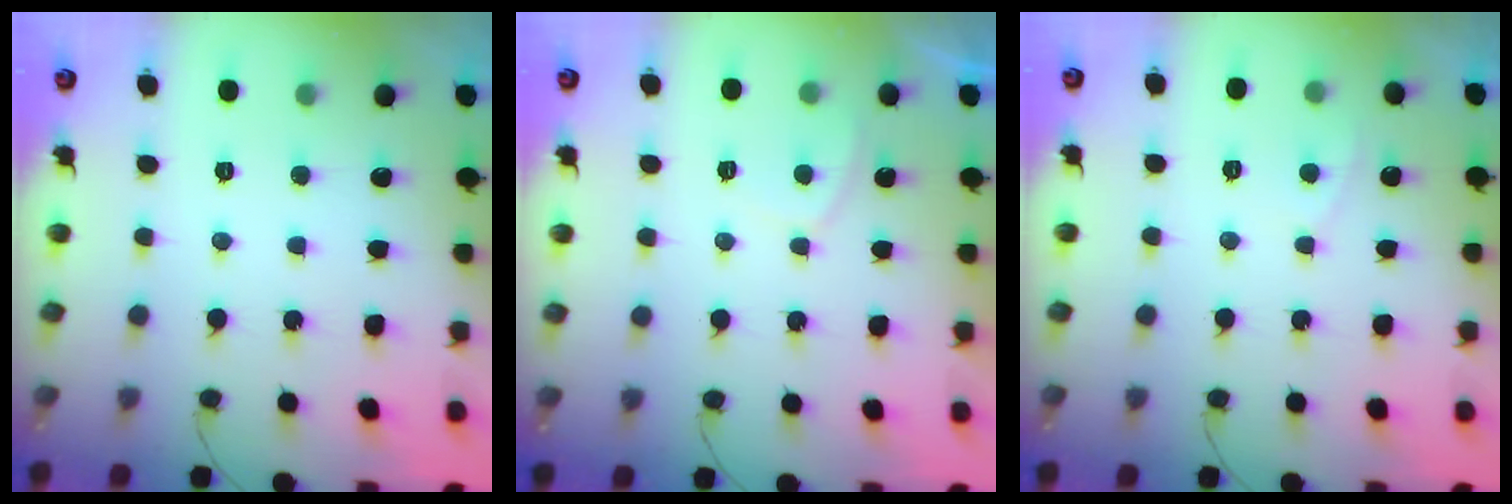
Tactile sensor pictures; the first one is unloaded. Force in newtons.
{"total": 1.9, "press": 1.9, "slide": 0.6}
{"total": 2.3, "press": 2.3, "slide": 0.3}